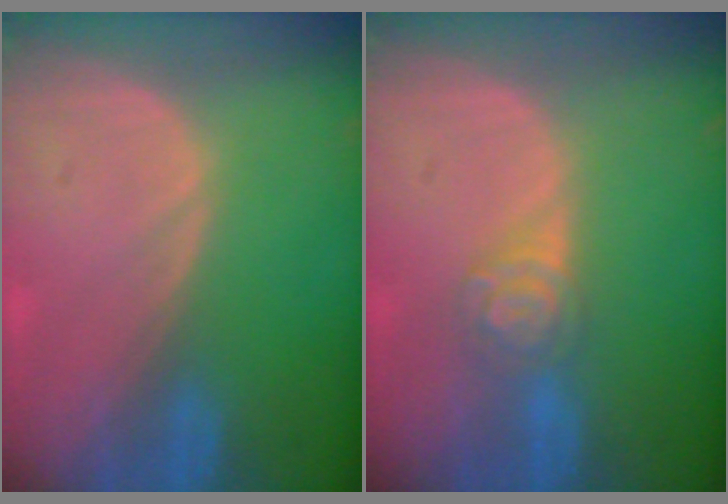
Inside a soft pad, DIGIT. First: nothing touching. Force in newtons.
{"total": 4.3, "press": 4.0, "slide": 1.6}